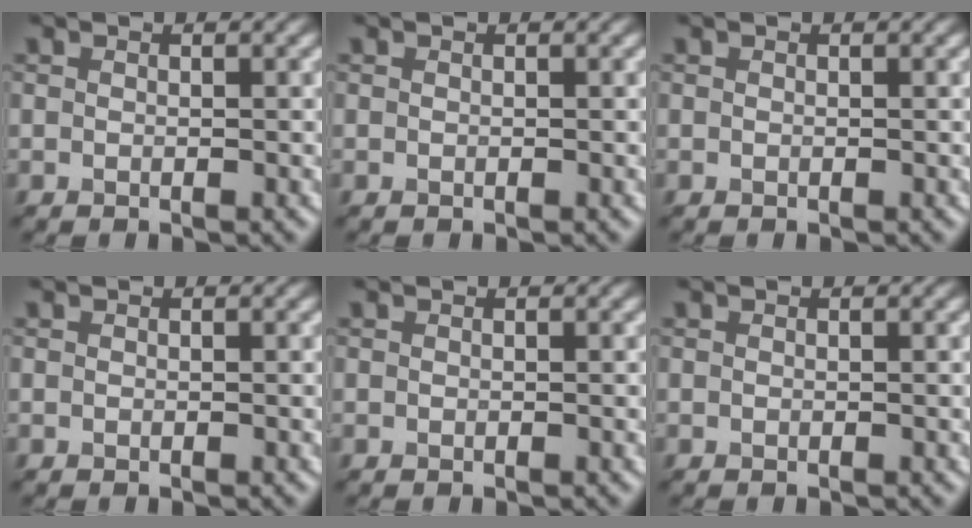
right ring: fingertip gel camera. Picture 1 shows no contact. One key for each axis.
{"total": 0.0}
{"total": 0.0}
{"total": 0.0}
{"total": 0.0}
{"total": 0.0}